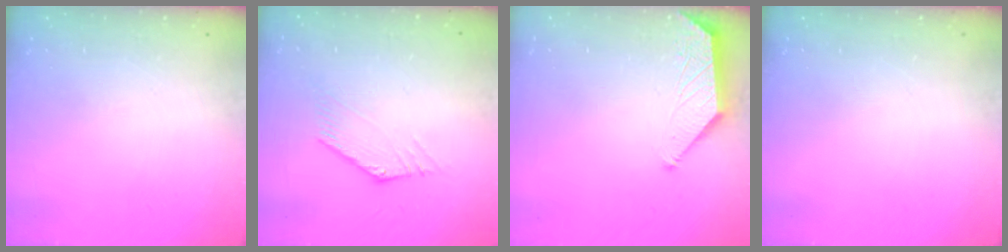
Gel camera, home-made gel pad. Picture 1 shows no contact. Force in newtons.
{"total": 0.8, "press": 0.8, "slide": 0.2}
{"total": 1.5, "press": 1.4, "slide": 0.3}
{"total": 0.0}